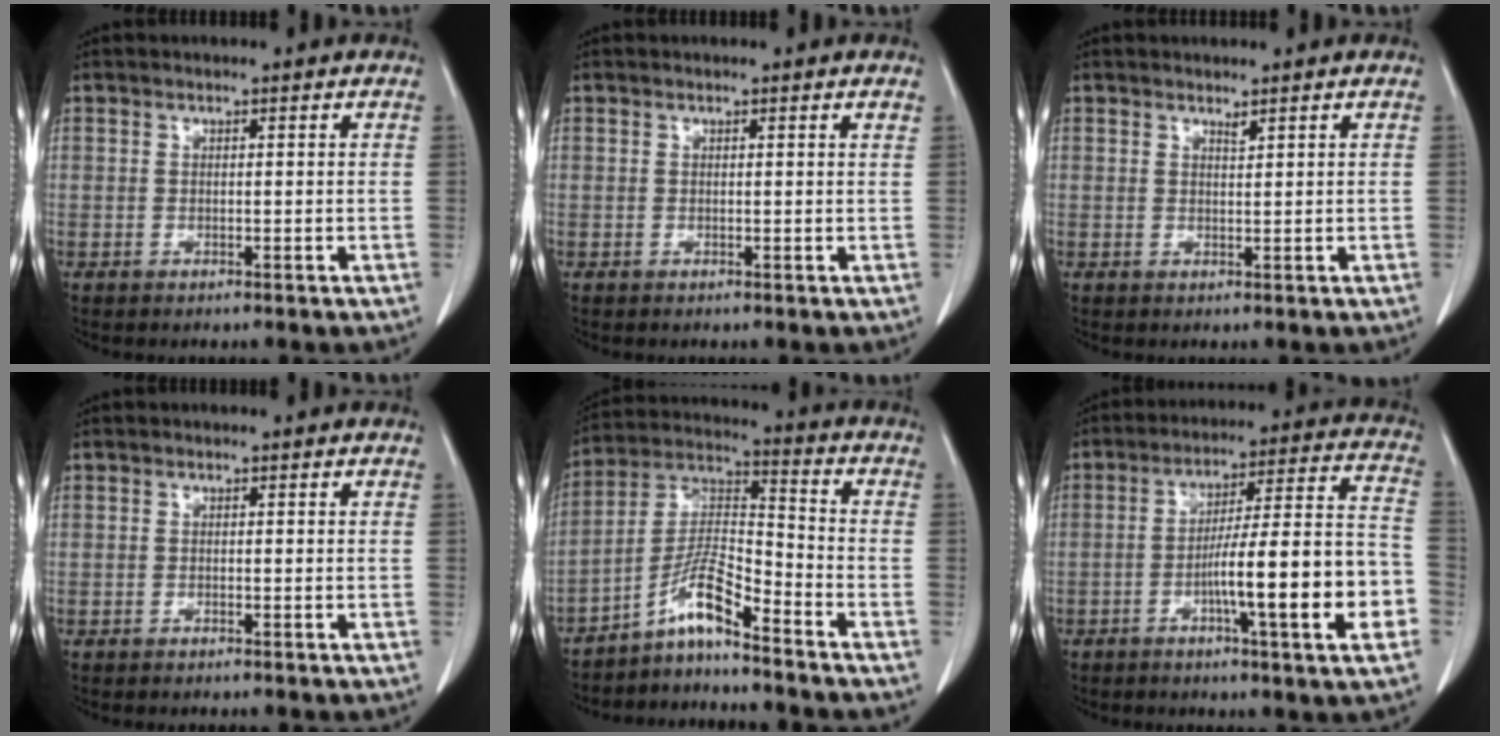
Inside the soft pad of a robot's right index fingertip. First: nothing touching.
{"total": 0.7, "force": [0.5, -0.1, 0.4], "torque": [-0.008, -0.002, 0.004]}
{"total": 0.8, "force": [0.7, 0.0, 0.3], "torque": [-0.007, -0.007, 0.013]}
{"total": 0.0}
{"total": 7.8, "force": [-5.9, 0.4, 5.1], "torque": [-0.109, 0.010, -0.114]}
{"total": 16.5, "force": [-5.1, 0.6, 15.7], "torque": [-0.227, 0.013, -0.076]}